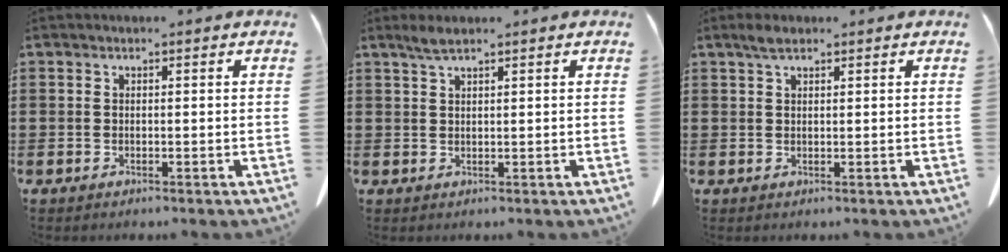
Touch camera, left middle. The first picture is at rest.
{"total": 2.1, "force": [1.5, 0.3, 1.4], "torque": [-0.030, 0.001, 0.027]}
{"total": 2.1, "force": [1.3, 0.6, 1.4], "torque": [-0.032, 0.004, 0.024]}